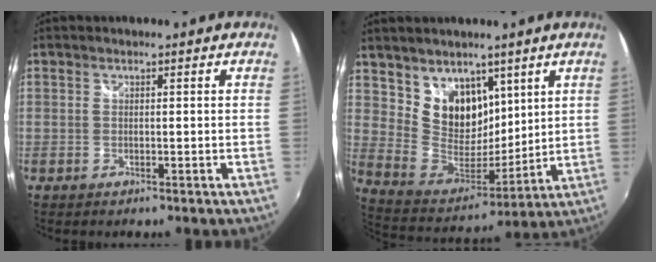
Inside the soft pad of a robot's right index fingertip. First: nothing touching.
{"total": 13.1, "force": [7.5, 9.3, 5.3], "torque": [-0.100, -0.001, 0.158]}